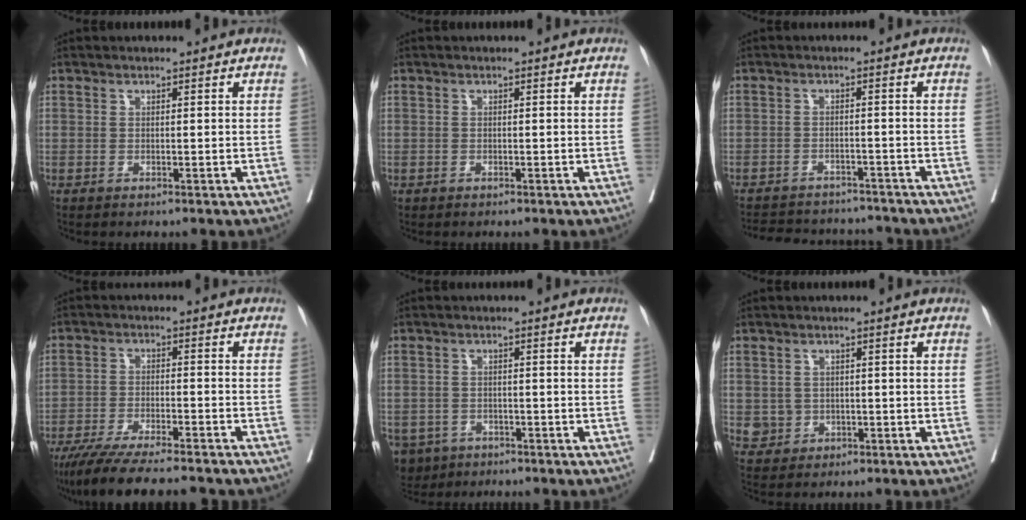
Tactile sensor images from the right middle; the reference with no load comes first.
{"total": 0.0}
{"total": 11.9, "force": [-11.0, 3.6, 2.7], "torque": [-0.055, 0.010, -0.140]}
{"total": 15.5, "force": [-13.2, 1.6, 7.9], "torque": [-0.132, -0.034, -0.201]}
{"total": 5.8, "force": [-3.8, 4.3, 1.2], "torque": [-0.026, -0.001, -0.057]}
{"total": 2.9, "force": [-0.4, 2.9, 0.5], "torque": [0.000, 0.006, 0.002]}